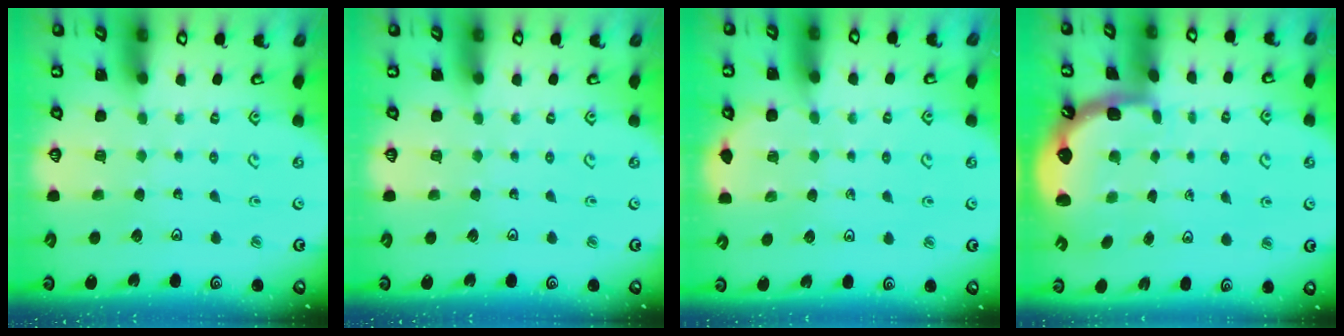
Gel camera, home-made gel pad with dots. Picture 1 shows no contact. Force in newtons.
{"total": 0.0}
{"total": 3.8, "press": 3.6, "slide": 1.5}
{"total": 2.5, "press": 1.6, "slide": 1.9}